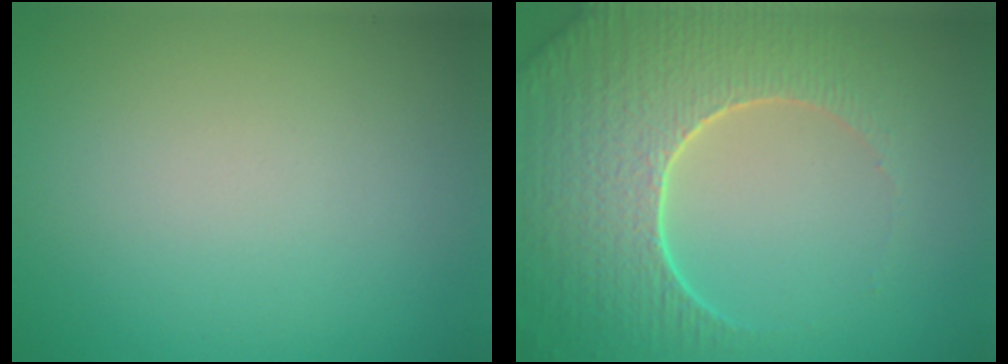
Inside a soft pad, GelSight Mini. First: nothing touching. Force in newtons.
{"total": 7.6, "press": 5.9, "slide": 4.8}